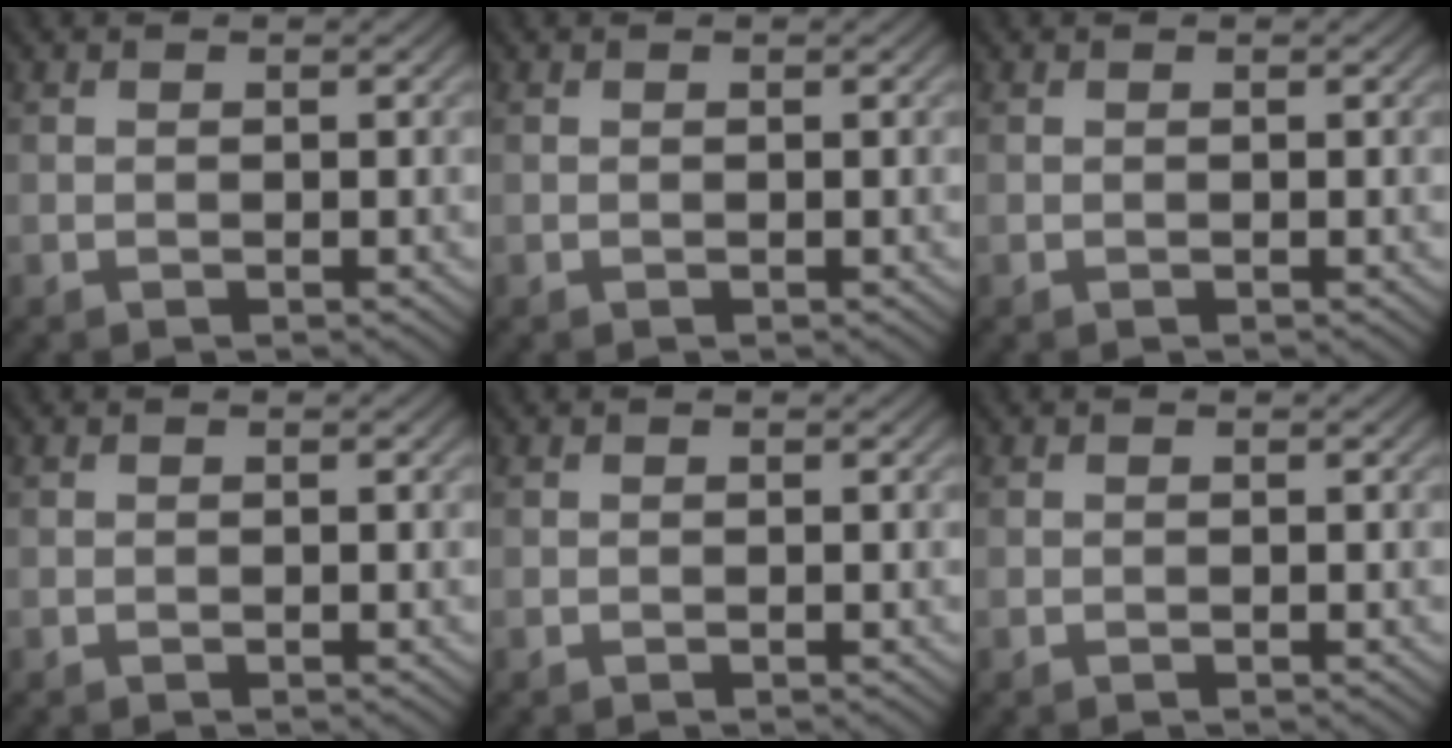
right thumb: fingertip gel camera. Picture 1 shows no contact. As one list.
[{"total": 0.0}, {"total": 0.0}, {"total": 0.0}, {"total": 0.0}, {"total": 0.0}]